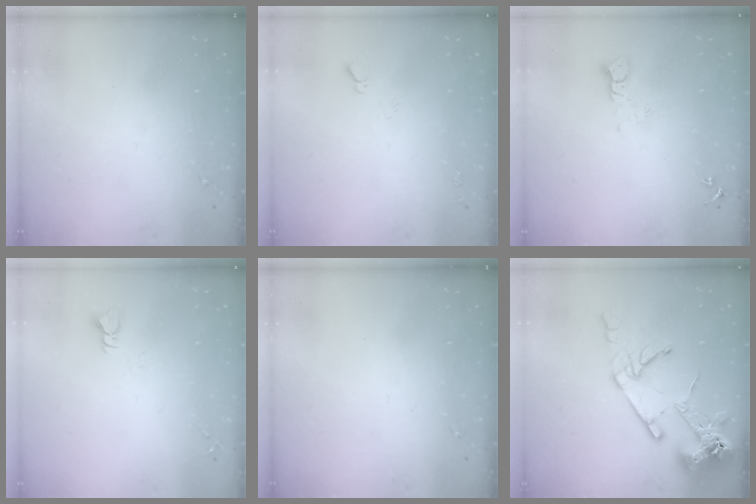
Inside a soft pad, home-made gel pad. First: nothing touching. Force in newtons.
{"total": 4.9, "press": 4.9, "slide": 0.6}
{"total": 3.7, "press": 3.7, "slide": 0.4}
{"total": 2.9, "press": 2.9, "slide": 0.3}
{"total": 0.0}
{"total": 16.6, "press": 16.5, "slide": 2.0}